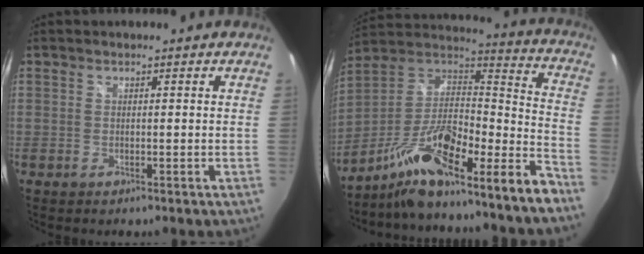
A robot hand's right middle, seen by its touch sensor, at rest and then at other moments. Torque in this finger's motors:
{"motor_torque": [1.20, -0.94, 0.52, 0.21]}